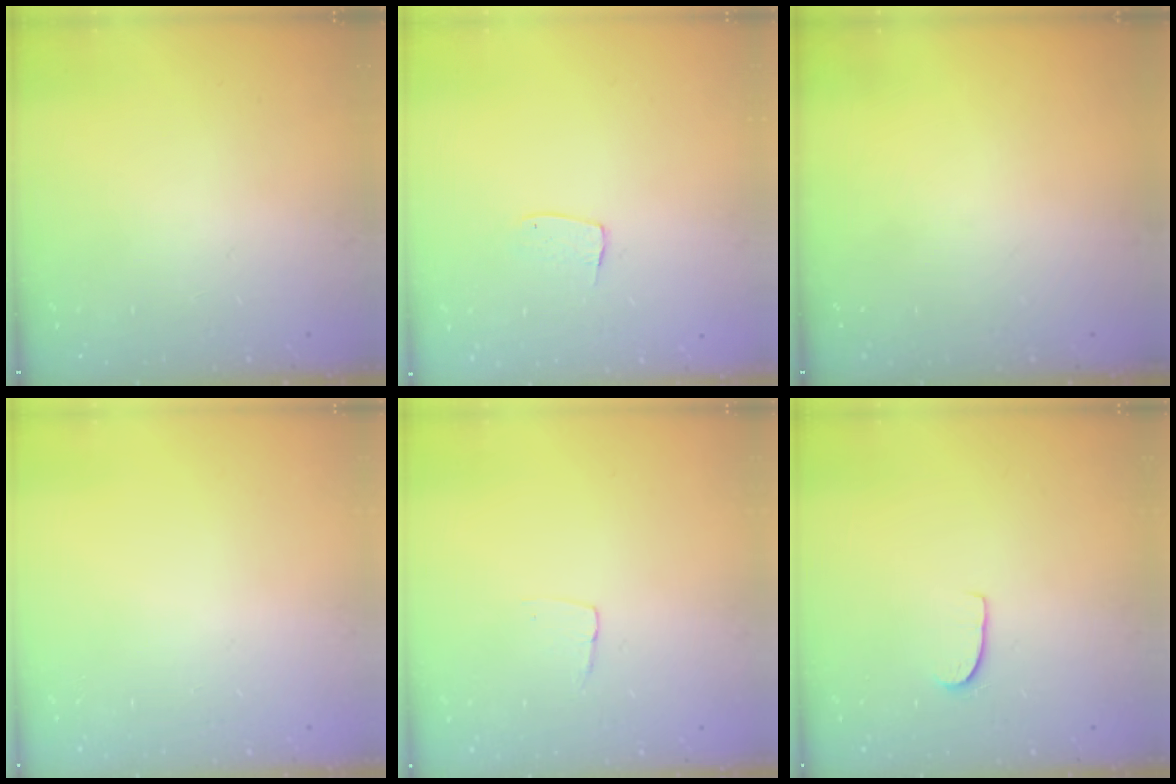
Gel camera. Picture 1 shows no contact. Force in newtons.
{"total": 5.2, "press": 5.2, "slide": 0.3}
{"total": 0.0}
{"total": 0.0}
{"total": 3.2, "press": 3.2, "slide": 0.2}
{"total": 5.1, "press": 5.1, "slide": 0.4}